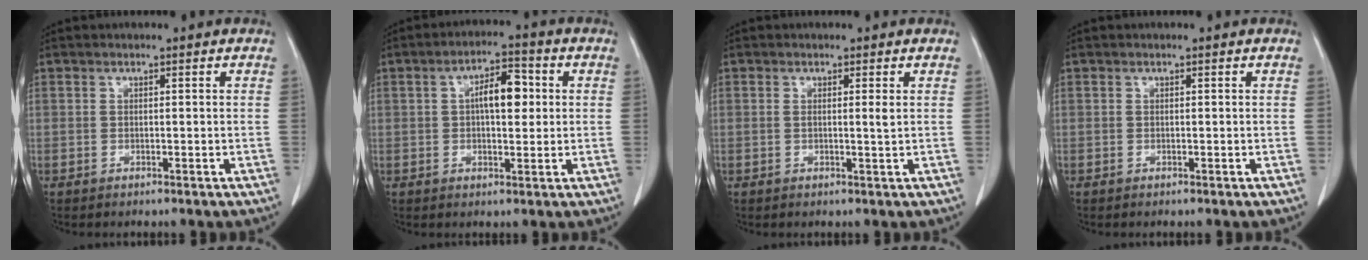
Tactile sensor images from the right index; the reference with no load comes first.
{"total": 6.5, "force": [1.1, 2.6, 5.9], "torque": [-0.095, 0.017, 0.015]}
{"total": 1.3, "force": [0.3, -0.2, 1.3], "torque": [-0.024, -0.003, 0.004]}
{"total": 0.0}